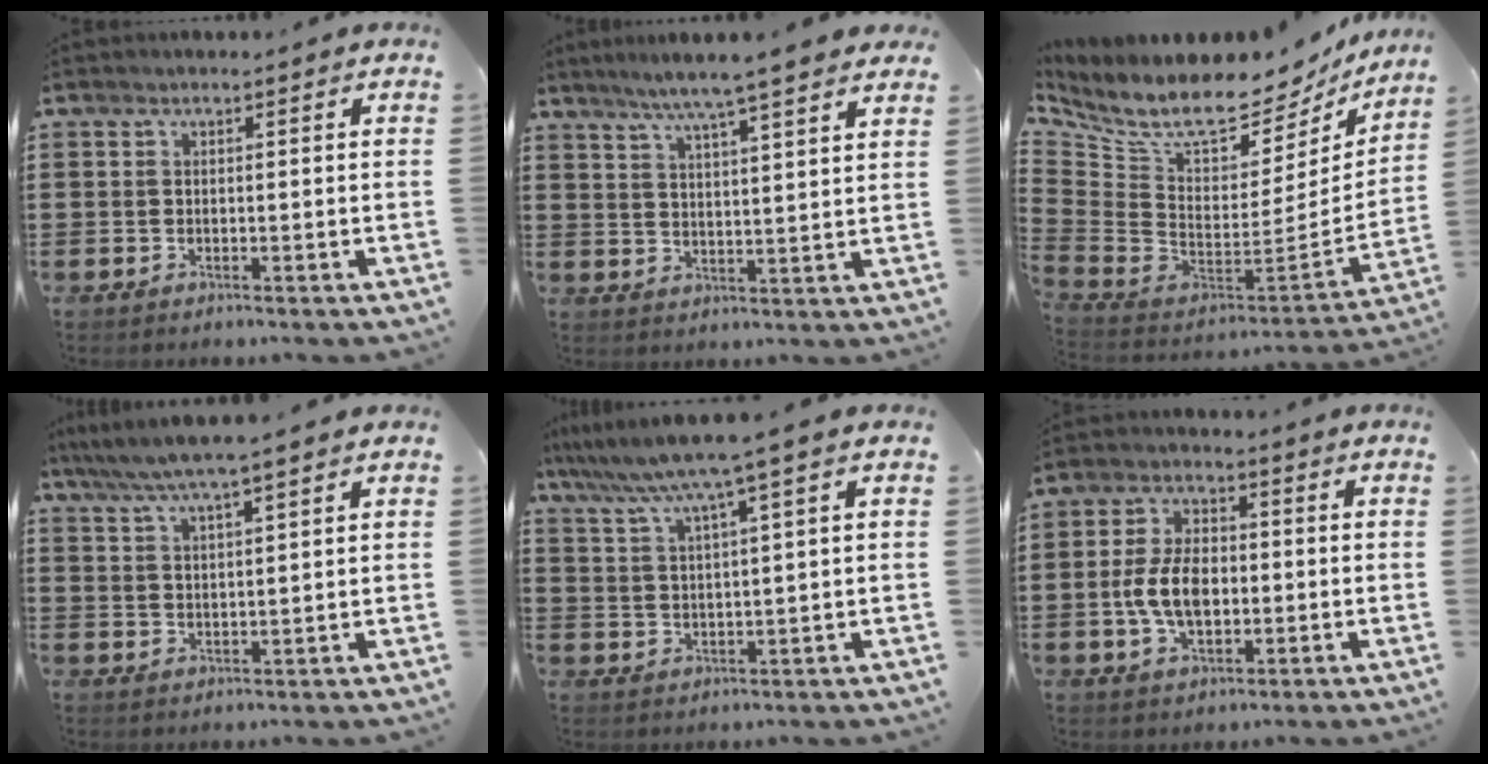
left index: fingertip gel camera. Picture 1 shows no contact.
{"total": 5.6, "force": [4.8, -0.6, 3.0], "torque": [-0.074, -0.022, 0.080]}
{"total": 8.5, "force": [6.8, 2.1, 4.7], "torque": [-0.120, -0.074, 0.115]}
{"total": 4.5, "force": [3.5, -0.3, 2.8], "torque": [-0.064, -0.014, 0.060]}
{"total": 5.9, "force": [3.9, -0.5, 4.4], "torque": [-0.099, -0.021, 0.062]}
{"total": 8.0, "force": [-1.1, 4.6, 6.4], "torque": [-0.144, 0.004, -0.025]}